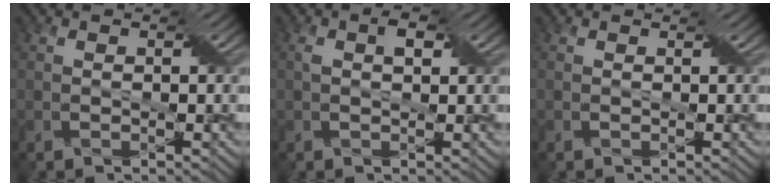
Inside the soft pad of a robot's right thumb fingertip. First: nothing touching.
{"total": 2.3, "force": [0.7, 1.1, 1.9], "torque": [-0.034, 0.006, 0.010]}
{"total": 0.0}